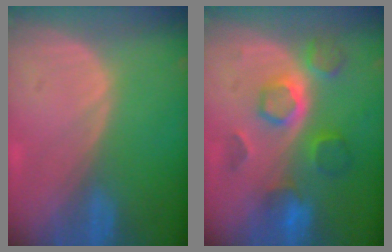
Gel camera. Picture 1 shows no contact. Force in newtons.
{"total": 8.6, "press": 7.7, "slide": 3.7}